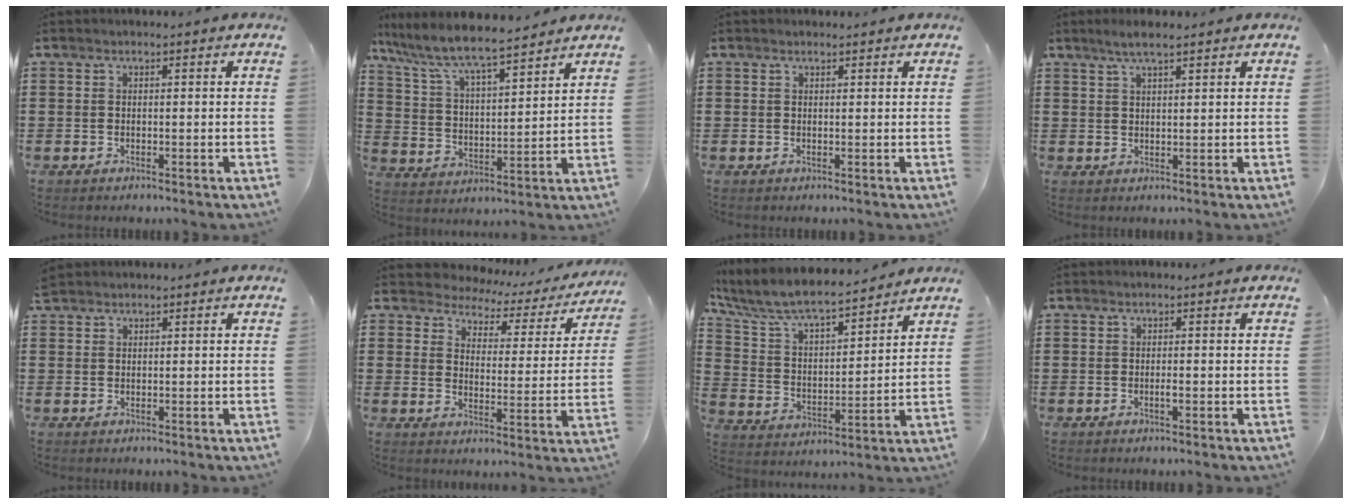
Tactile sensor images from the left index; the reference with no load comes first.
{"total": 7.6, "force": [6.8, 0.7, 3.2], "torque": [-0.091, -0.039, 0.115]}
{"total": 0.6, "force": [0.6, 0.3, 0.1], "torque": [-0.003, 0.002, 0.012]}
{"total": 4.5, "force": [3.3, 0.7, 2.9], "torque": [-0.064, 0.003, 0.059]}
{"total": 1.3, "force": [1.2, 0.3, 0.2], "torque": [-0.006, 0.002, 0.024]}
{"total": 3.3, "force": [3.0, 1.2, 0.0], "torque": [-0.025, -0.024, 0.045]}
{"total": 7.7, "force": [7.0, 1.2, 3.1], "torque": [-0.093, -0.045, 0.116]}
{"total": 0.8, "force": [-0.2, 0.1, 0.8], "torque": [-0.016, -0.004, -0.003]}